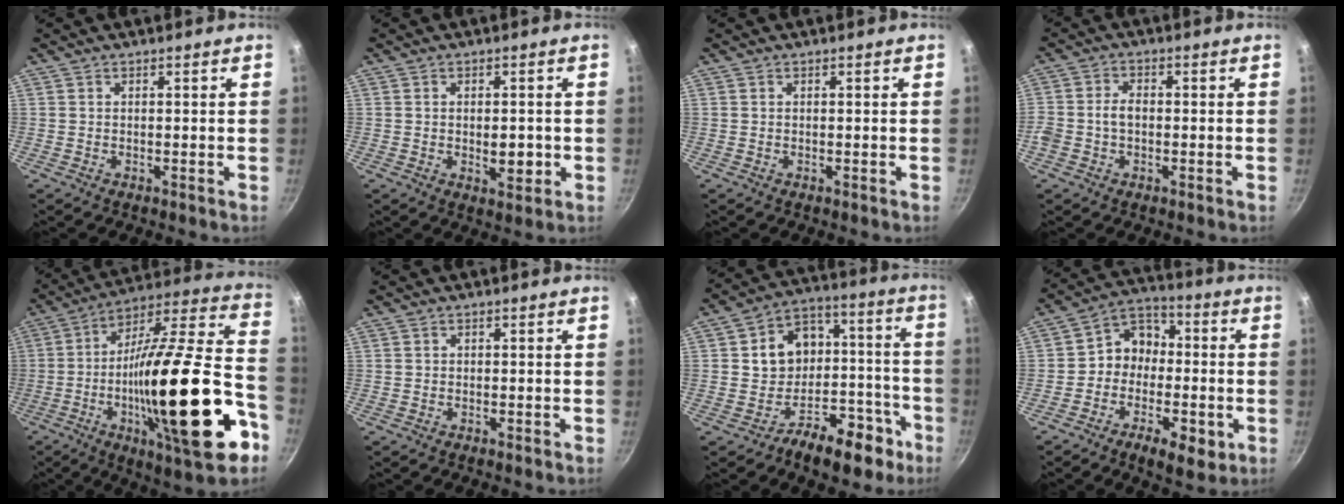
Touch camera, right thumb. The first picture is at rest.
{"total": 4.2, "force": [-0.6, 2.2, 3.6], "torque": [-0.041, -0.005, -0.005]}
{"total": 0.0}
{"total": 4.2, "force": [-0.9, 2.9, 2.9], "torque": [-0.053, 0.021, -0.023]}
{"total": 33.1, "force": [-9.9, 8.5, 30.5], "torque": [-0.457, 0.021, -0.165]}
{"total": 0.5, "force": [-0.3, 0.4, 0.2], "torque": [0.000, 0.002, -0.006]}
{"total": 17.2, "force": [-6.8, 13.2, 8.7], "torque": [-0.062, 0.092, -0.086]}
{"total": 12.9, "force": [-3.0, 9.5, 8.1], "torque": [-0.081, 0.042, -0.056]}